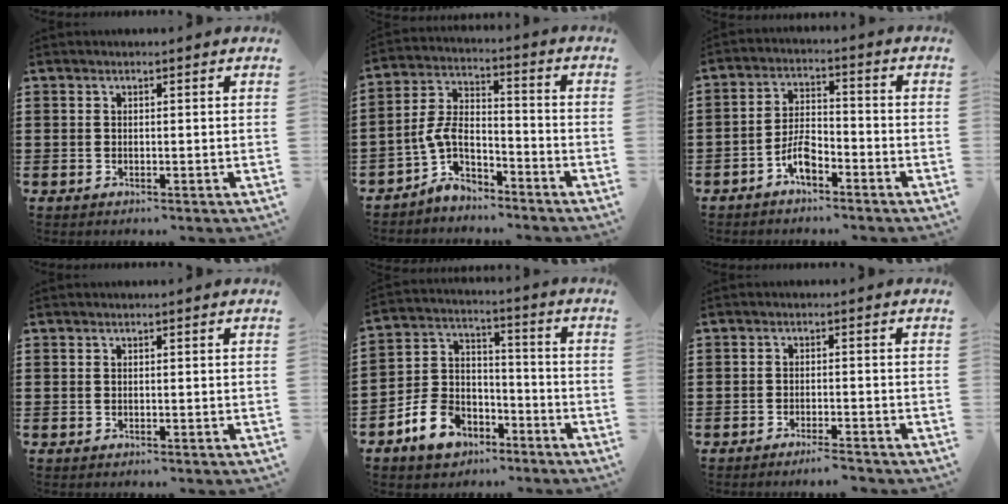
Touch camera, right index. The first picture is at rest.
{"total": 6.1, "force": [-4.0, 3.1, 3.5], "torque": [-0.091, -0.012, -0.086]}
{"total": 5.1, "force": [-3.2, 2.1, 3.4], "torque": [-0.078, 0.004, -0.065]}
{"total": 0.0}
{"total": 8.7, "force": [-6.0, 5.7, 2.9], "torque": [-0.081, 0.033, -0.115]}
{"total": 2.4, "force": [-2.3, -0.2, 0.8], "torque": [-0.014, -0.001, -0.045]}